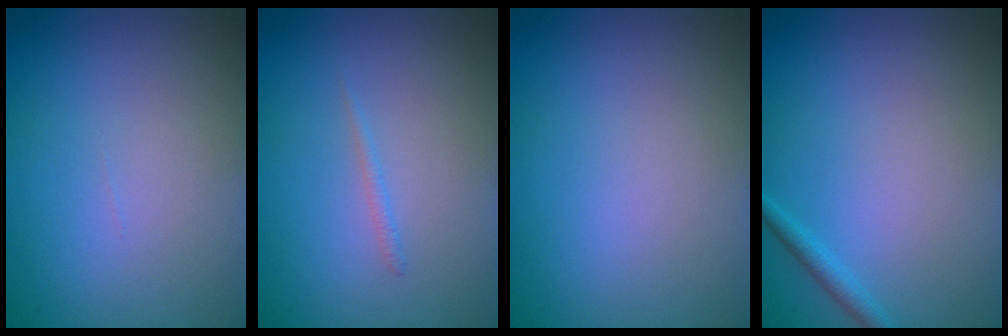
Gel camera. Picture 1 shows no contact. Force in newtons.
{"total": 0.6, "press": 0.5, "slide": 0.1}
{"total": 0.0}
{"total": 1.1, "press": 1.1, "slide": 0.1}